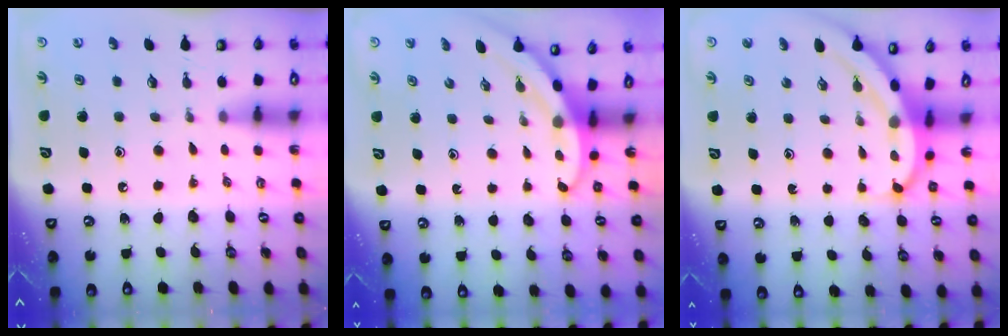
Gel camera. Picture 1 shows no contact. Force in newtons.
{"total": 3.2, "press": 3.2, "slide": 0.2}
{"total": 5.7, "press": 5.7, "slide": 0.6}